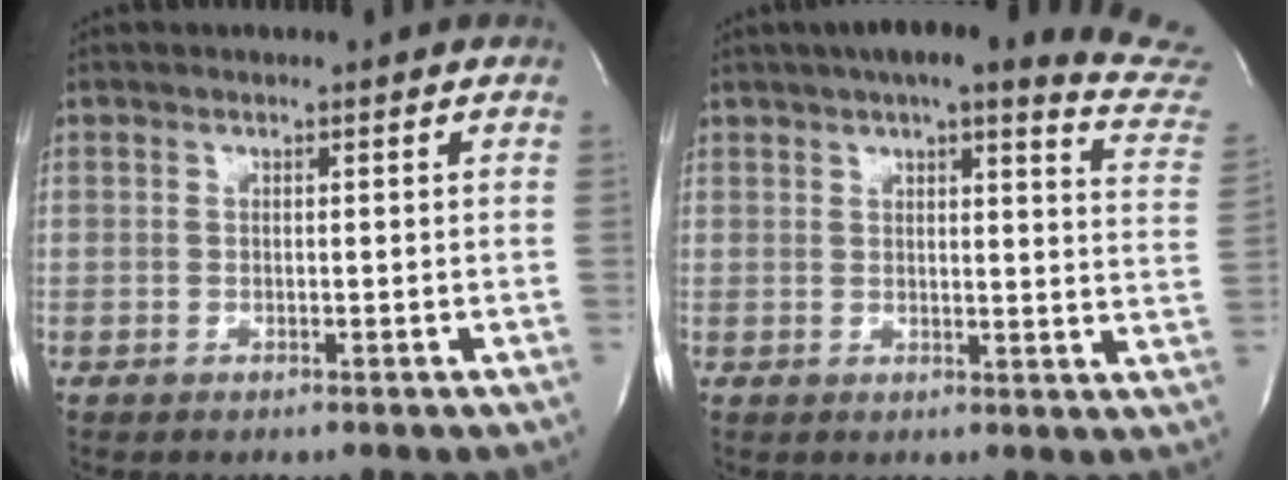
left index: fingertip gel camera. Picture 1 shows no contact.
{"total": 21.2, "force": [19.0, 1.9, 9.1], "torque": [-0.113, -0.053, 0.203]}